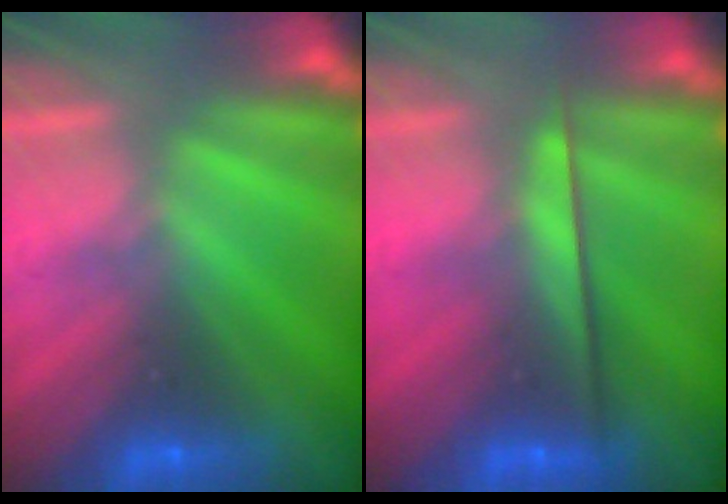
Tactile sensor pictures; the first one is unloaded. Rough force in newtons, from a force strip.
{"total": 2.4}